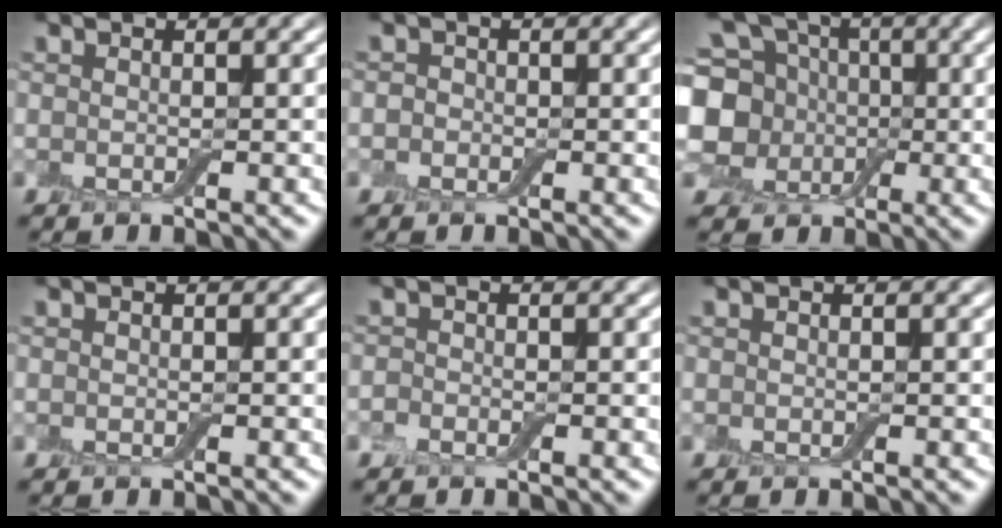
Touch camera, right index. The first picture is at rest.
{"total": 0.9, "force": [-0.3, 0.9, 0.2], "torque": [0.002, -0.004, -0.010]}
{"total": 9.2, "force": [0.5, 7.7, 5.0], "torque": [-0.110, 0.007, 0.001]}
{"total": 0.0}
{"total": 0.9, "force": [-0.6, 0.4, 0.4], "torque": [-0.008, -0.001, -0.014]}
{"total": 0.0}